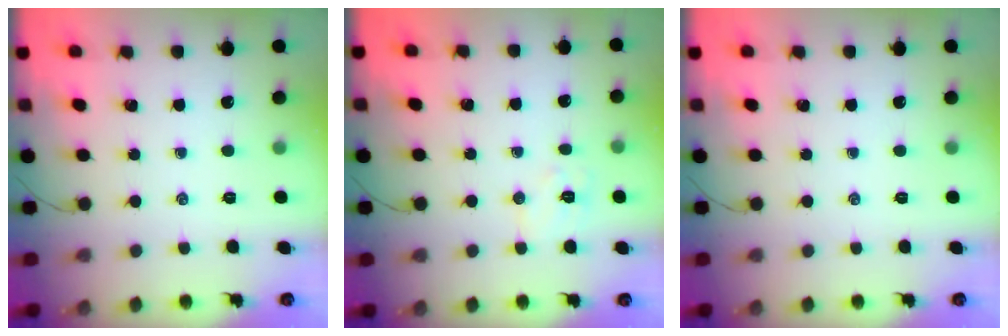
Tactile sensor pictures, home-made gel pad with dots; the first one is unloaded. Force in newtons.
{"total": 6.5, "press": 6.4, "slide": 1.1}
{"total": 0.0}